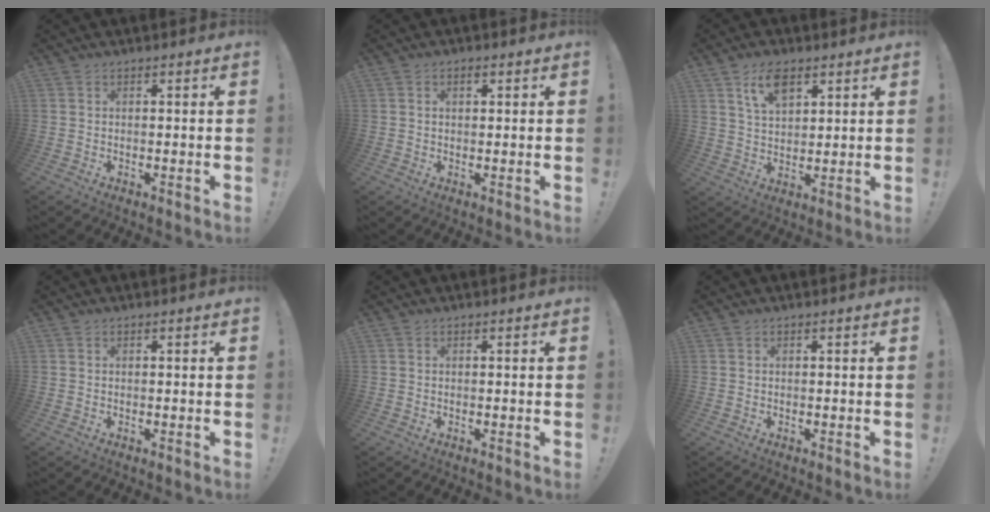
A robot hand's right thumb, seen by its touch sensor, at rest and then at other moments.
{"total": 1.7, "force": [0.6, 0.9, 1.3], "torque": [-0.015, -0.001, 0.007]}
{"total": 8.5, "force": [4.9, 4.5, 5.3], "torque": [-0.101, -0.008, 0.092]}
{"total": 0.0}
{"total": 0.0}
{"total": 0.0}